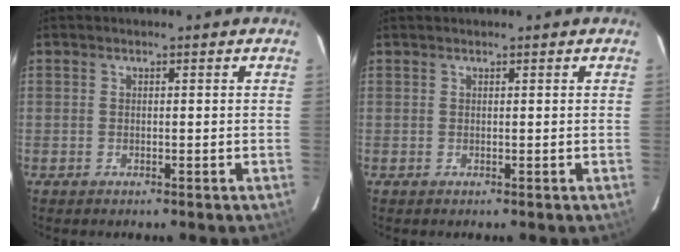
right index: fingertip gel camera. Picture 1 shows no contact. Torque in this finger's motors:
{"motor_torque": [0.21, 0.26, 0.03, 0.01]}